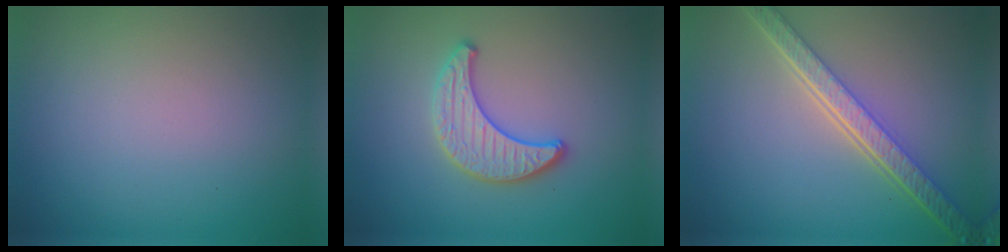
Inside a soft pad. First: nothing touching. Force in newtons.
{"total": 3.1, "press": 3.1, "slide": 0.2}
{"total": 5.6, "press": 4.2, "slide": 3.8}